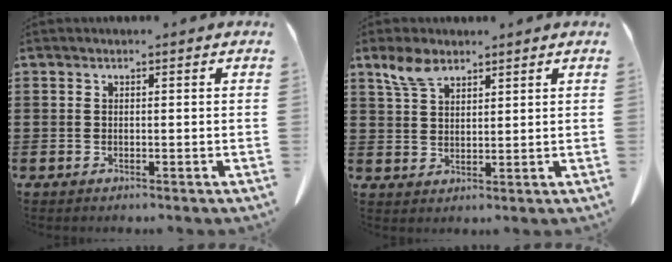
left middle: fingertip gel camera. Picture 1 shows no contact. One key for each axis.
{"total": 4.7, "fx": 3.3, "fy": 2.2, "fz": 2.5, "tx": -0.059, "ty": 0.005, "tz": 0.063}